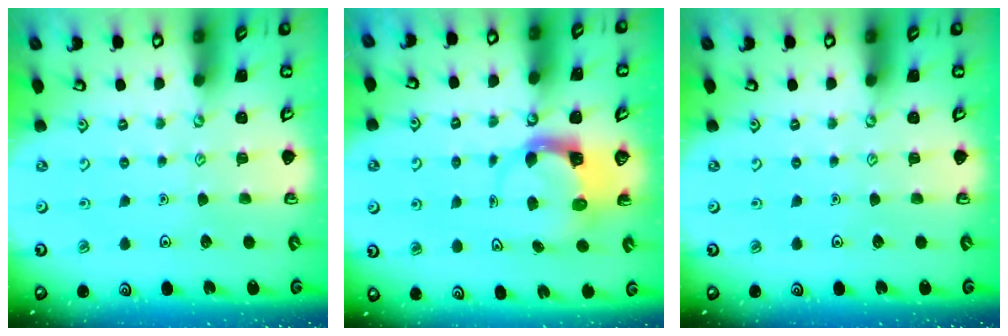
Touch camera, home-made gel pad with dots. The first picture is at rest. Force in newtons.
{"total": 3.7, "press": 3.6, "slide": 0.6}
{"total": 0.0}